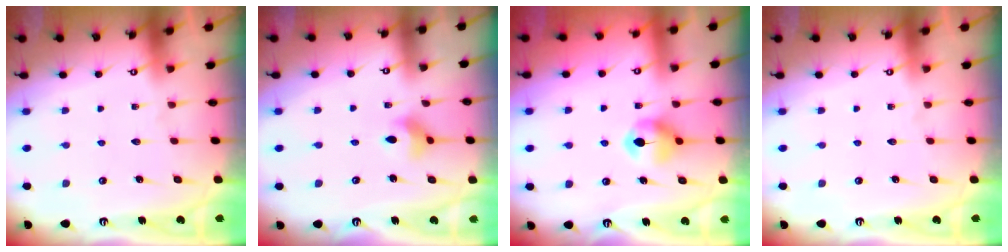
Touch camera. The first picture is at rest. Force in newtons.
{"total": 6.1, "press": 5.9, "slide": 1.8}
{"total": 6.4, "press": 6.4, "slide": 0.5}
{"total": 0.0}